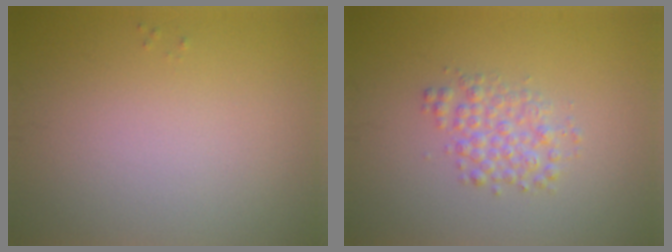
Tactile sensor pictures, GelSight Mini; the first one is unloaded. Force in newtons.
{"total": 2.6, "press": 2.6, "slide": 0.0}